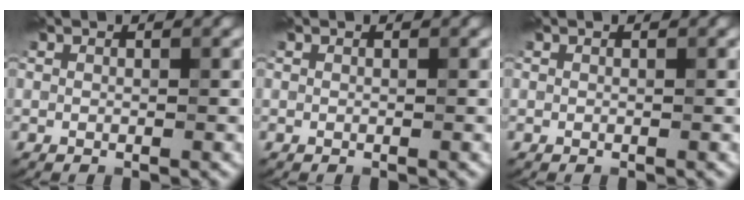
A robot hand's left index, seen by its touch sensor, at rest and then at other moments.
{"total": 0.0}
{"total": 0.0}